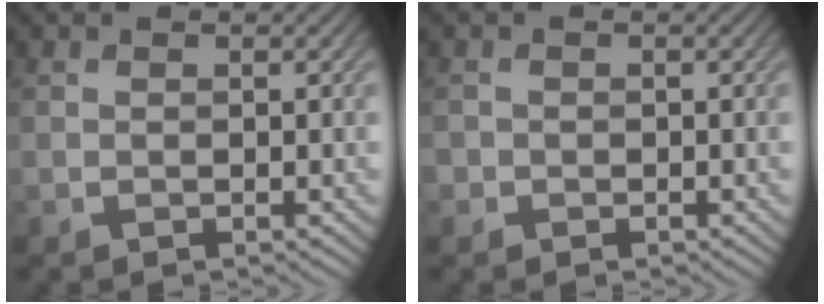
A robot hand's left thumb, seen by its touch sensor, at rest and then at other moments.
{"total": 1.0, "force": [-0.4, 1.0, 0.1], "torque": [0.004, -0.005, -0.010]}